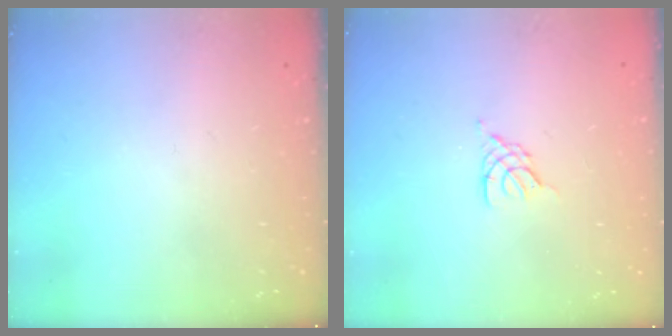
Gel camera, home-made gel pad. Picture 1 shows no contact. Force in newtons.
{"total": 2.3, "press": 2.3, "slide": 0.5}